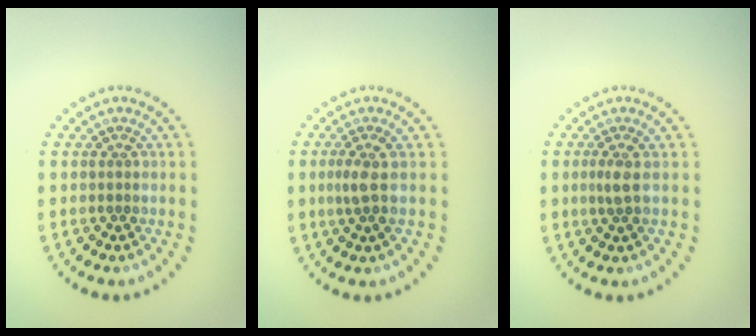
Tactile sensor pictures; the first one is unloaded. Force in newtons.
{"total": 1.8, "press": 1.4, "slide": 1.2}
{"total": 1.5, "press": 1.2, "slide": 1.0}